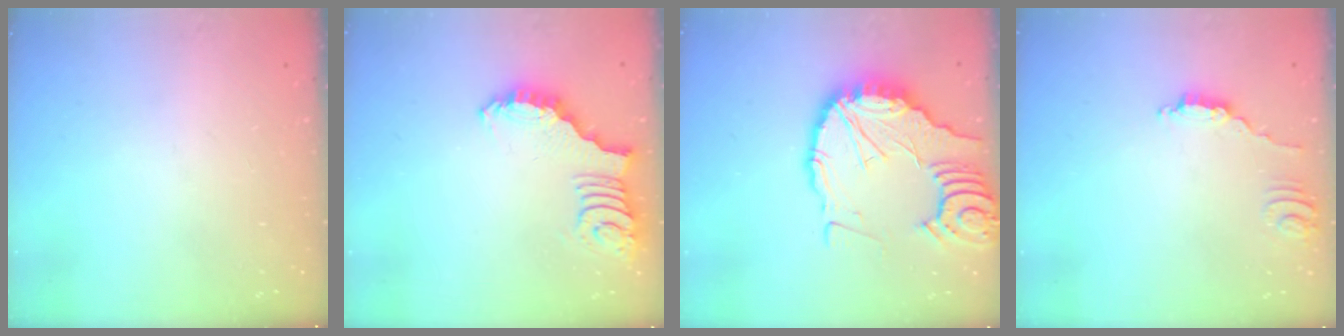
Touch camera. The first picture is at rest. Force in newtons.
{"total": 2.6, "press": 2.5, "slide": 0.5}
{"total": 16.7, "press": 16.6, "slide": 1.8}
{"total": 5.3, "press": 5.3, "slide": 0.3}